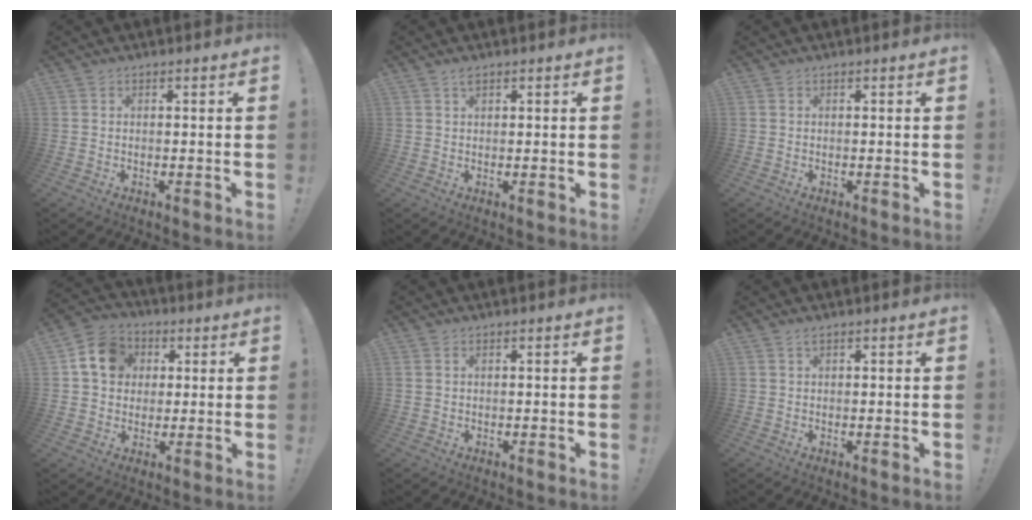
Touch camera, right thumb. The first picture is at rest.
{"total": 1.8, "force": [1.1, 0.6, 1.3], "torque": [-0.016, -0.004, 0.017]}
{"total": 0.0}
{"total": 11.8, "force": [3.3, 10.1, 5.3], "torque": [-0.071, 0.002, 0.068]}
{"total": 0.7, "force": [0.4, 0.5, 0.3], "torque": [-0.011, 0.003, 0.008]}
{"total": 1.1, "force": [0.6, 0.3, 0.9], "torque": [-0.016, 0.000, 0.010]}